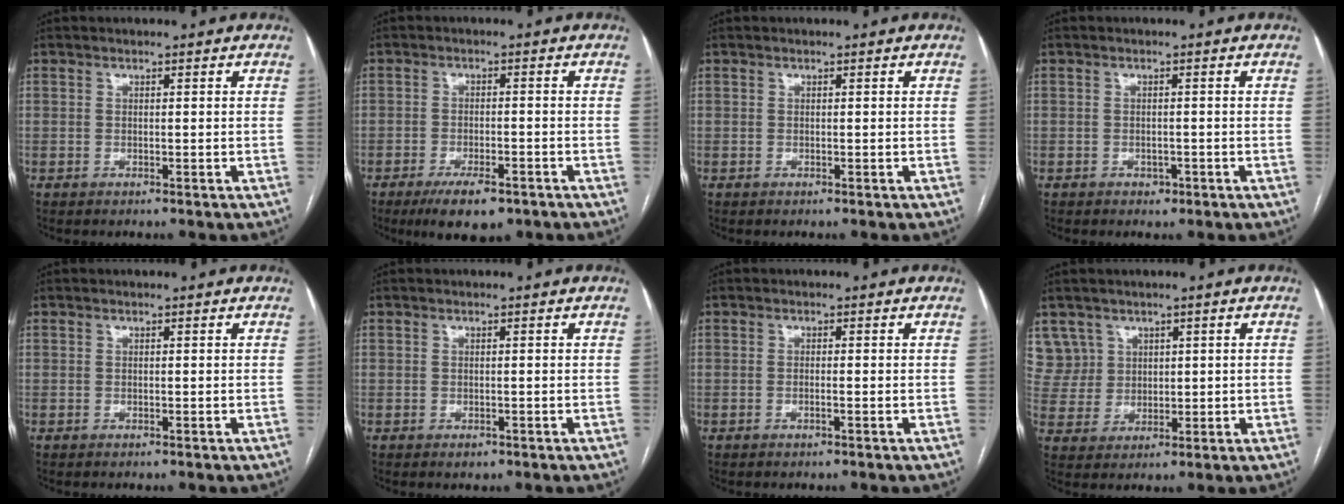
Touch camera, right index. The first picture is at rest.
{"total": 7.0, "force": [-4.6, 2.4, 4.6], "torque": [-0.075, -0.007, -0.069]}
{"total": 0.0}
{"total": 1.7, "force": [-0.9, 1.2, 0.6], "torque": [-0.007, 0.005, -0.009]}
{"total": 0.0}
{"total": 0.9, "force": [-0.5, 0.6, 0.4], "torque": [-0.003, 0.002, -0.003]}
{"total": 0.7, "force": [-0.3, 0.0, 0.7], "torque": [-0.014, 0.000, -0.004]}
{"total": 6.8, "force": [3.7, 5.7, 0.0], "torque": [0.002, 0.017, 0.086]}